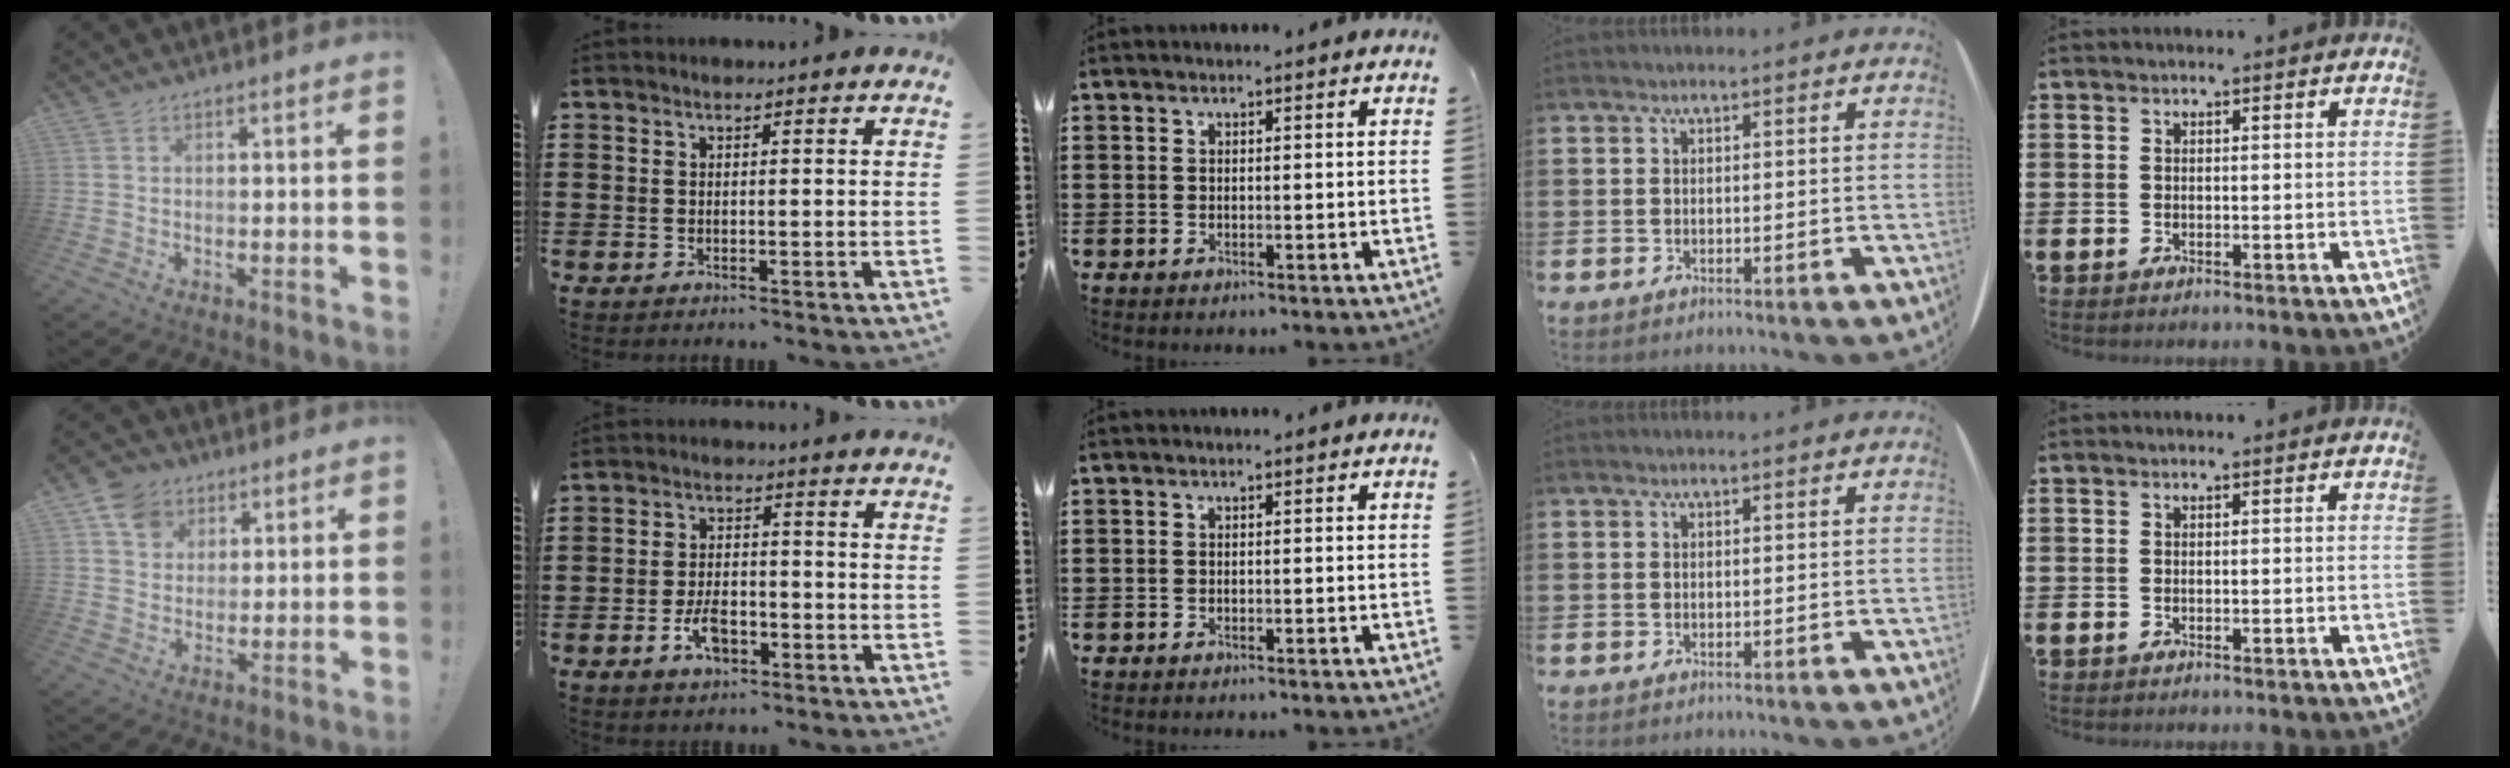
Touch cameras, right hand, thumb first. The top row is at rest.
{"thumb": {"total": 8.5, "force": [4.0, 7.1, 2.3], "torque": [-0.027, -0.024, 0.082]}, "index": {"total": 5.2, "force": [-2.3, 2.7, 3.9], "torque": [-0.084, 0.001, -0.047]}}